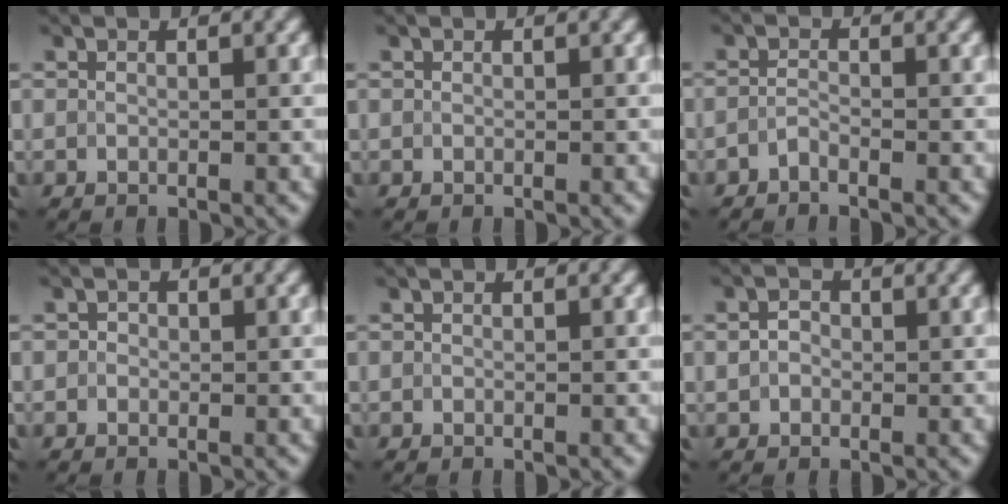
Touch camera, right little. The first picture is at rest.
{"total": 0.0}
{"total": 0.9, "force": [-0.7, 0.2, 0.5], "torque": [-0.013, 0.002, -0.018]}
{"total": 0.7, "force": [0.0, 0.7, 0.2], "torque": [-0.001, -0.004, -0.004]}
{"total": 0.0}
{"total": 1.5, "force": [0.1, 1.3, 0.8], "torque": [-0.017, 0.002, -0.004]}